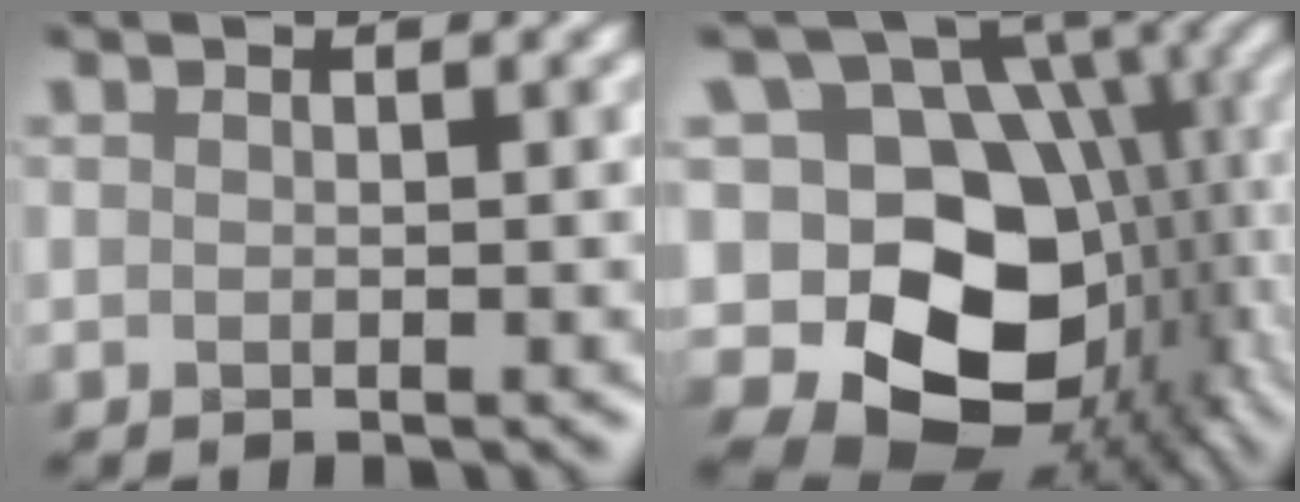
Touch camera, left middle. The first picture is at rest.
{"total": 14.1, "force": [-2.7, 10.1, 9.4], "torque": [-0.170, 0.002, -0.041]}